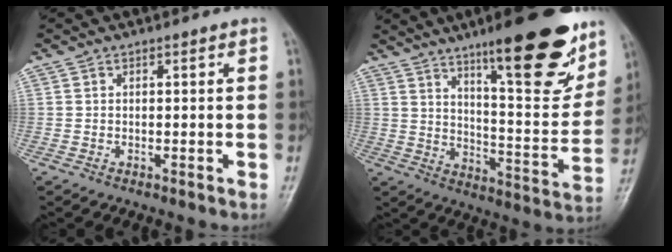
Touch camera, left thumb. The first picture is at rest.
{"total": 22.4, "force": [13.9, 5.7, 16.6], "torque": [-0.195, -0.069, 0.211]}